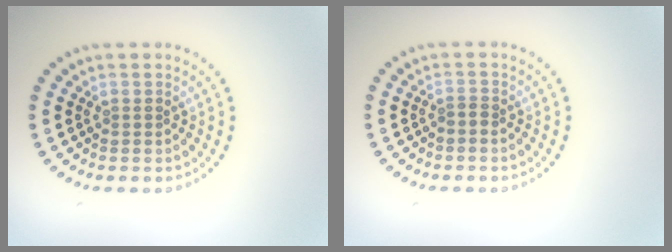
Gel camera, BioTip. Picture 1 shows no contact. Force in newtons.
{"total": 0.6, "press": 0.3, "slide": 0.5}